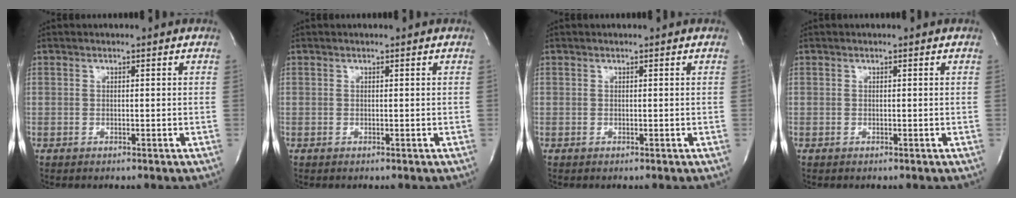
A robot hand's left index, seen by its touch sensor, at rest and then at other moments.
{"total": 0.0}
{"total": 0.0}
{"total": 0.0}